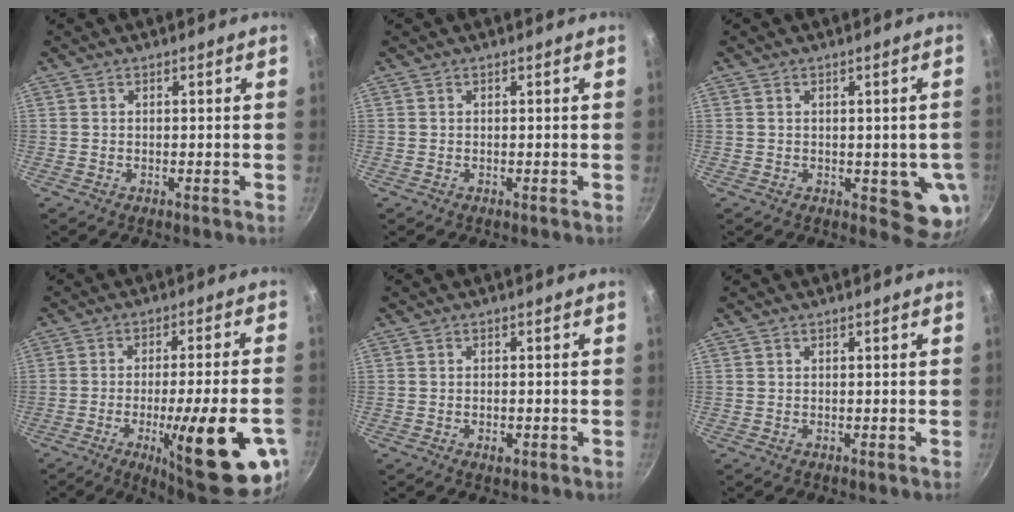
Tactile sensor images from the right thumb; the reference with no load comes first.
{"total": 0.0}
{"total": 7.3, "force": [-0.6, 3.9, 6.1], "torque": [-0.050, -0.007, -0.004]}
{"total": 22.8, "force": [-7.7, 5.0, 20.9], "torque": [-0.264, 0.011, -0.102]}
{"total": 2.0, "force": [-0.8, 1.1, 1.5], "torque": [-0.026, 0.002, -0.013]}
{"total": 0.0}